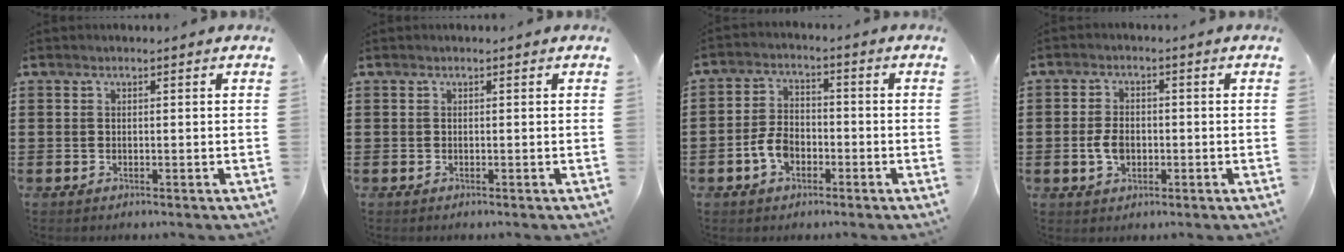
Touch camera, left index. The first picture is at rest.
{"total": 0.0}
{"total": 5.3, "force": [-2.2, 3.4, 3.5], "torque": [-0.090, 0.003, -0.049]}
{"total": 4.0, "force": [-0.7, 2.6, 3.0], "torque": [-0.071, 0.001, -0.017]}